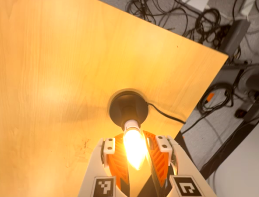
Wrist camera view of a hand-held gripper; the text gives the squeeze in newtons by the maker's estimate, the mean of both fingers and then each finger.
{"total": 14.8, "left": 13.4, "right": 16.2}